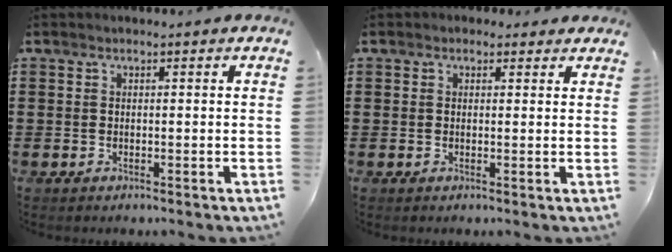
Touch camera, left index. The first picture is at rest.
{"total": 1.3, "force": [0.9, 0.9, 0.2], "torque": [-0.007, 0.008, 0.018]}